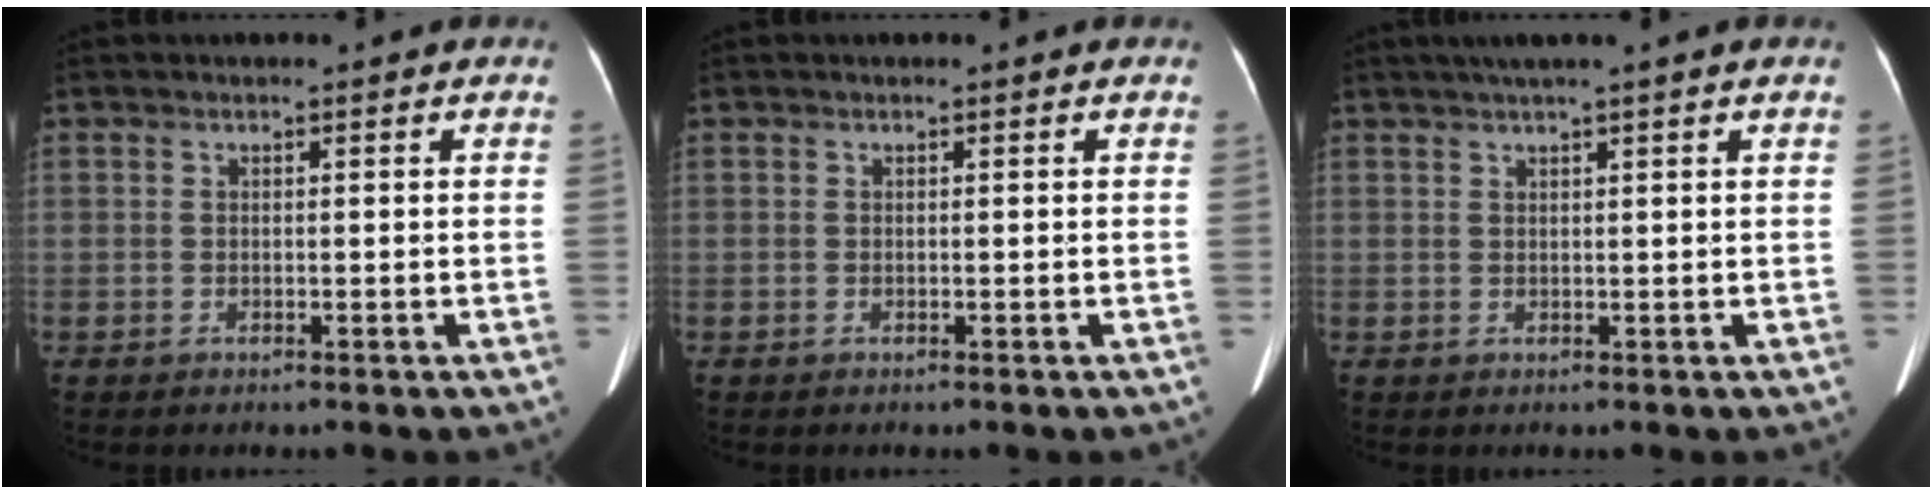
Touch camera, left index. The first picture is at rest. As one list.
[{"total": 0.0}, {"total": 3.7, "force": [2.6, -0.9, 2.5], "torque": [-0.043, 0.019, 0.048]}]